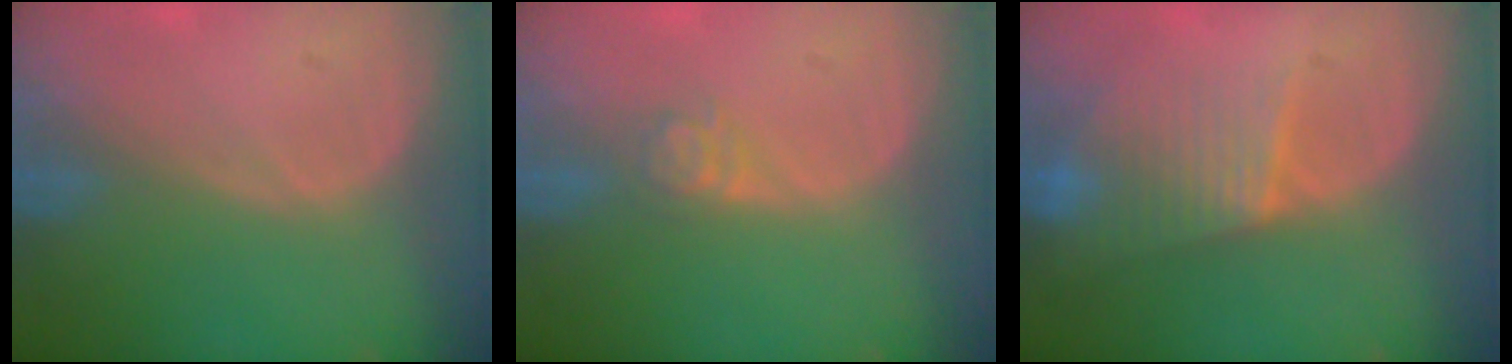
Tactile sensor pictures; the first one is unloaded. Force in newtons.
{"total": 3.0, "press": 2.5, "slide": 1.7}
{"total": 6.3, "press": 6.3, "slide": 1.0}